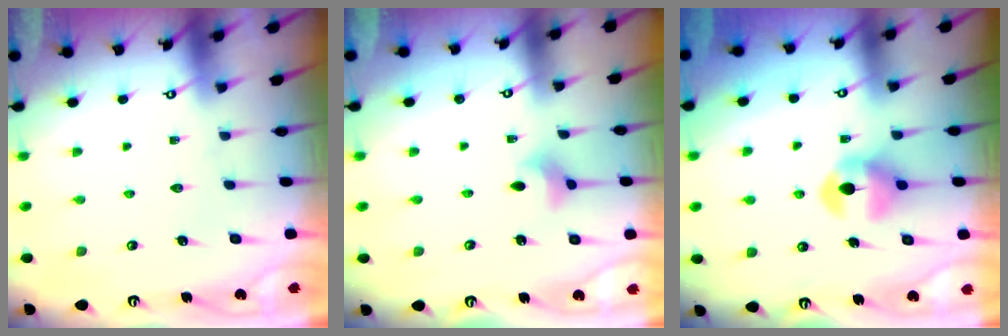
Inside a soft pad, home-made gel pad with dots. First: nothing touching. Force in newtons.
{"total": 5.1, "press": 5.0, "slide": 0.8}
{"total": 8.5, "press": 8.4, "slide": 0.4}